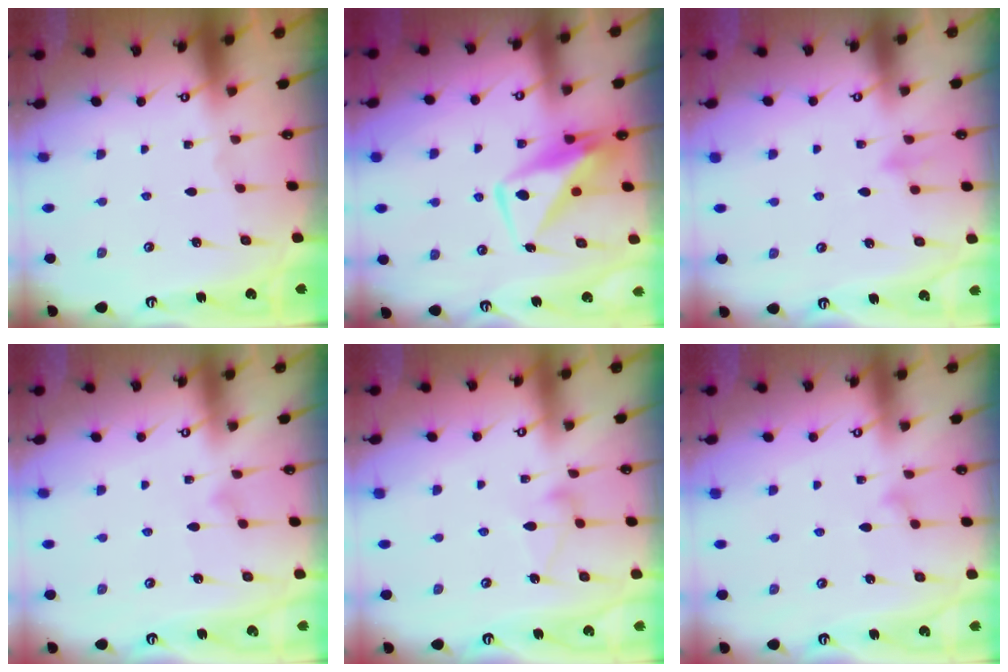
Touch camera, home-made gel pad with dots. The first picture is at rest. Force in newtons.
{"total": 8.0, "press": 7.9, "slide": 1.0}
{"total": 7.9, "press": 7.8, "slide": 1.4}
{"total": 4.8, "press": 4.8, "slide": 0.4}
{"total": 6.7, "press": 6.7, "slide": 0.4}
{"total": 8.0, "press": 7.9, "slide": 0.5}